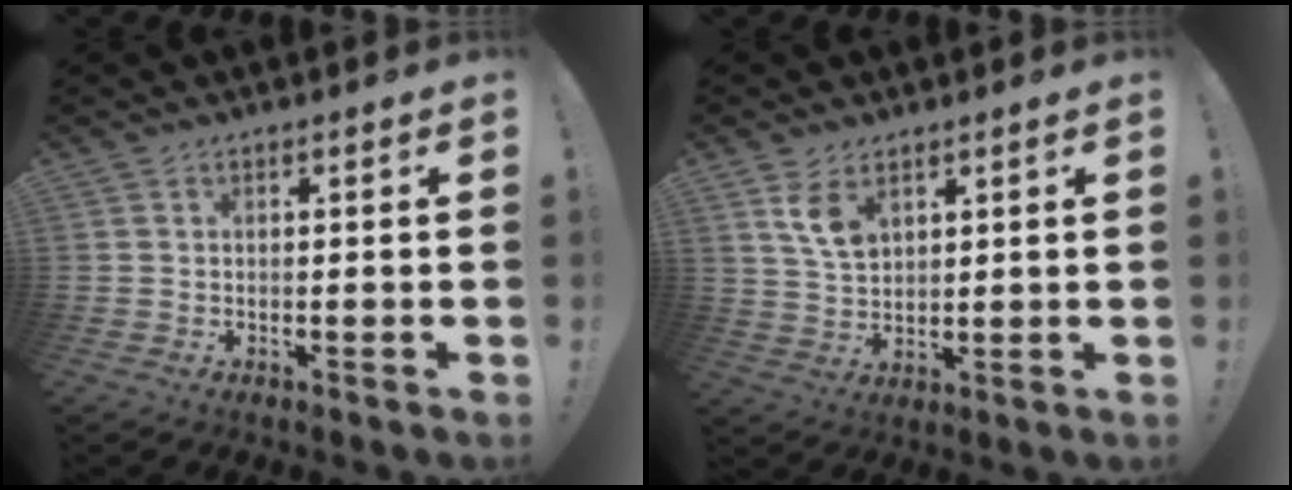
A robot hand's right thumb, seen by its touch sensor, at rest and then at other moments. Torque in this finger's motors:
{"motor_torque": [0.07, 0.14, 0.32, 0.29, 0.04]}